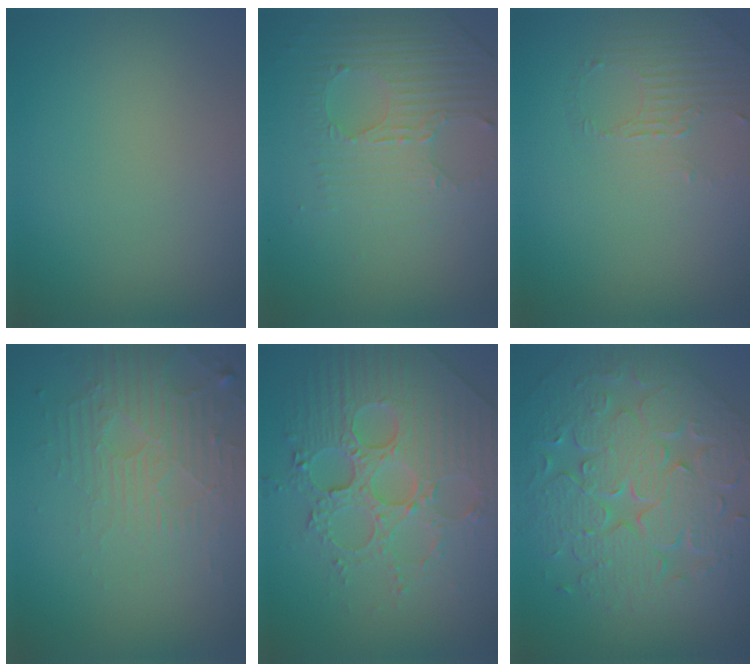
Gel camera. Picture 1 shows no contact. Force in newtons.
{"total": 4.6, "press": 3.0, "slide": 3.4}
{"total": 1.4, "press": 0.8, "slide": 1.1}
{"total": 5.2, "press": 3.3, "slide": 4.1}
{"total": 8.2, "press": 6.0, "slide": 5.5}
{"total": 9.0, "press": 7.2, "slide": 5.3}